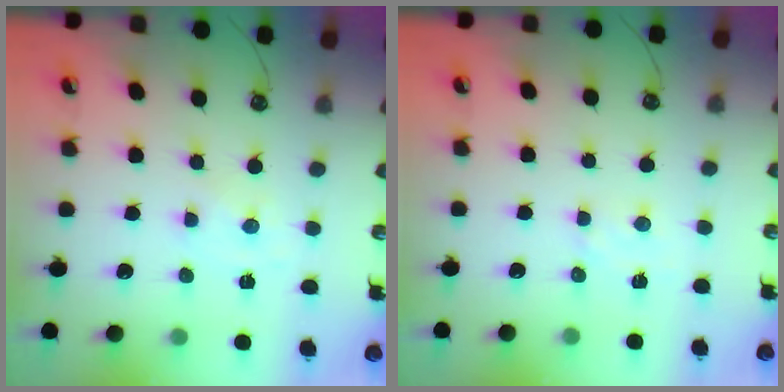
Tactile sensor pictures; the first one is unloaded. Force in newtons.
{"total": 3.4, "press": 3.4, "slide": 0.5}